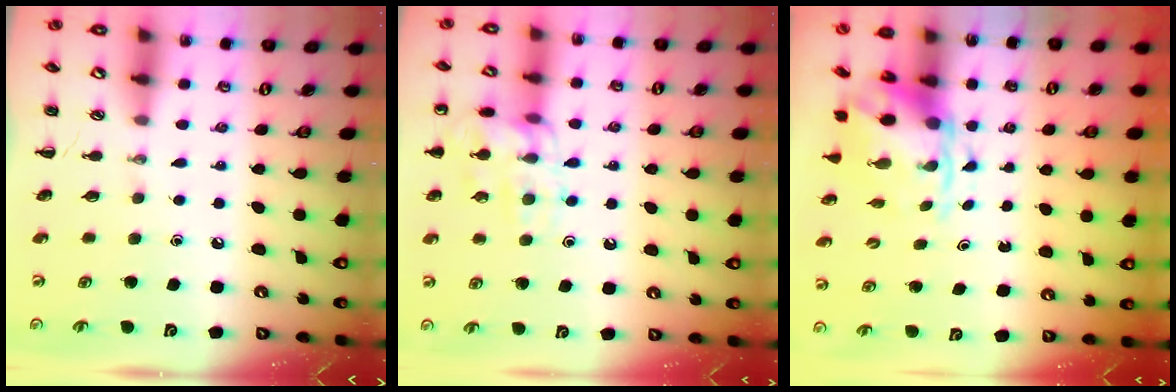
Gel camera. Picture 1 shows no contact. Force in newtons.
{"total": 12.8, "press": 12.8, "slide": 0.3}
{"total": 4.3, "press": 4.2, "slide": 0.9}